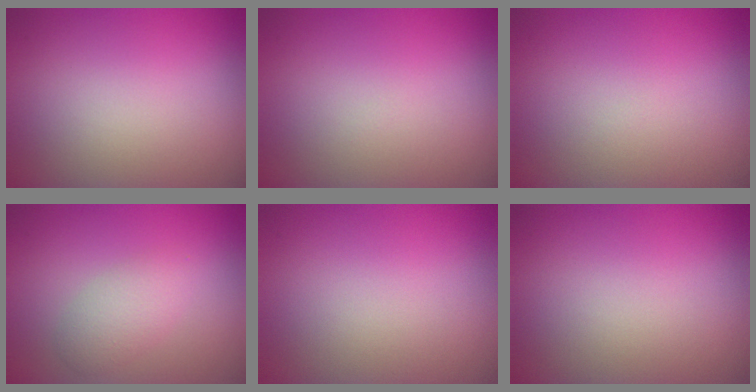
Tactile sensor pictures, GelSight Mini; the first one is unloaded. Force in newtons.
{"total": 0.0}
{"total": 0.0}
{"total": 2.2, "press": 2.2, "slide": 0.0}
{"total": 0.0}
{"total": 0.0}